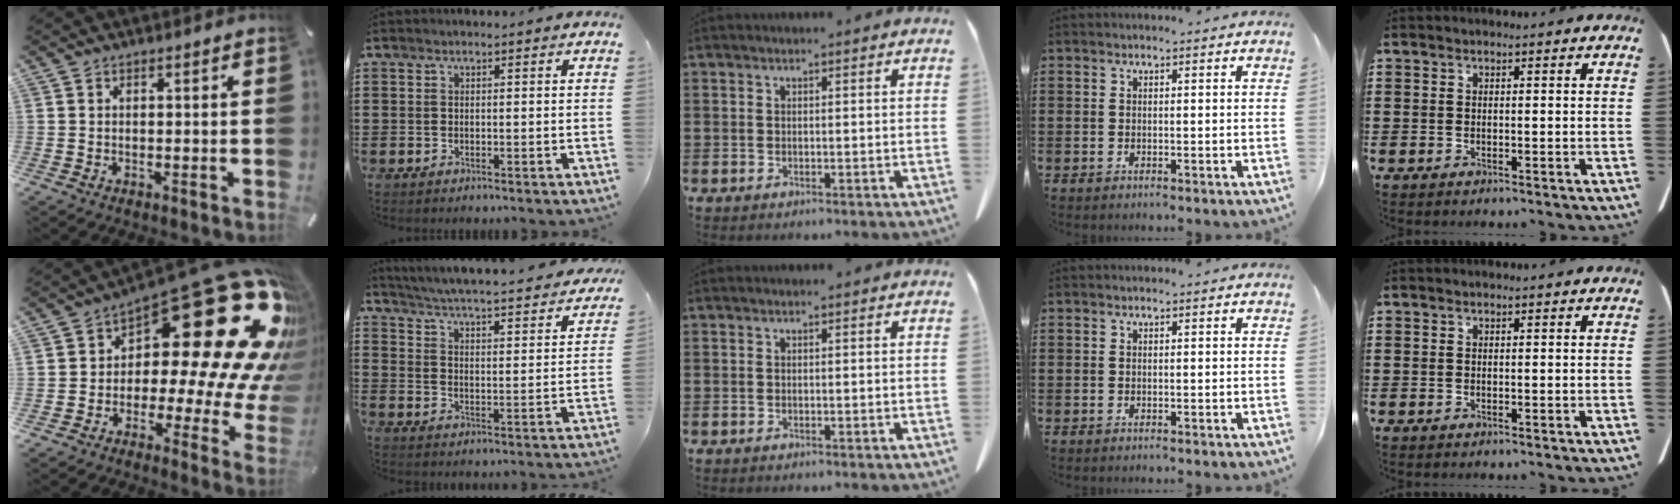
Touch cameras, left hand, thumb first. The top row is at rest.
{"thumb": {"total": 32.8, "force": [12.6, 14.7, 26.4], "torque": [-0.335, -0.122, 0.238]}, "index": {"total": 4.1, "force": [3.9, -0.5, 1.2], "torque": [-0.045, -0.039, 0.057]}}